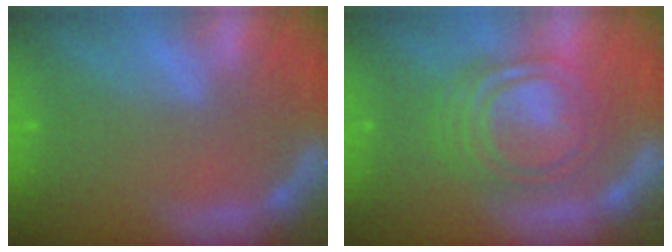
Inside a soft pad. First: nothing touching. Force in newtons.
{"total": 9.0}